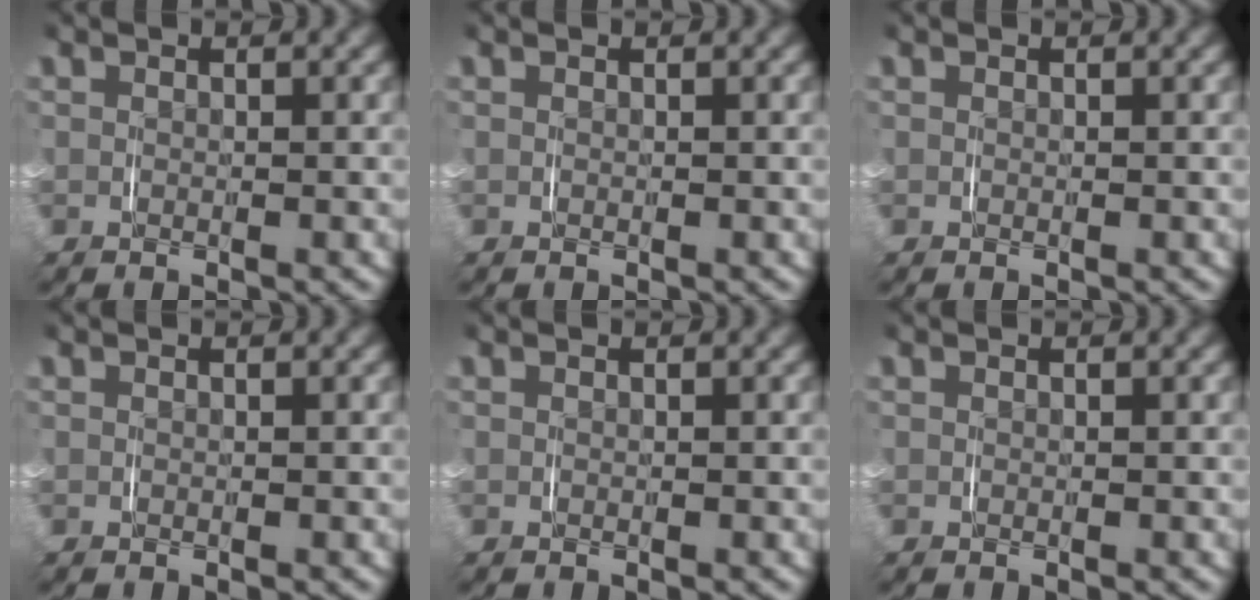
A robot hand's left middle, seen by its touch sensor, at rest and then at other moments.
{"total": 0.0}
{"total": 0.0}
{"total": 0.0}
{"total": 0.0}
{"total": 0.0}